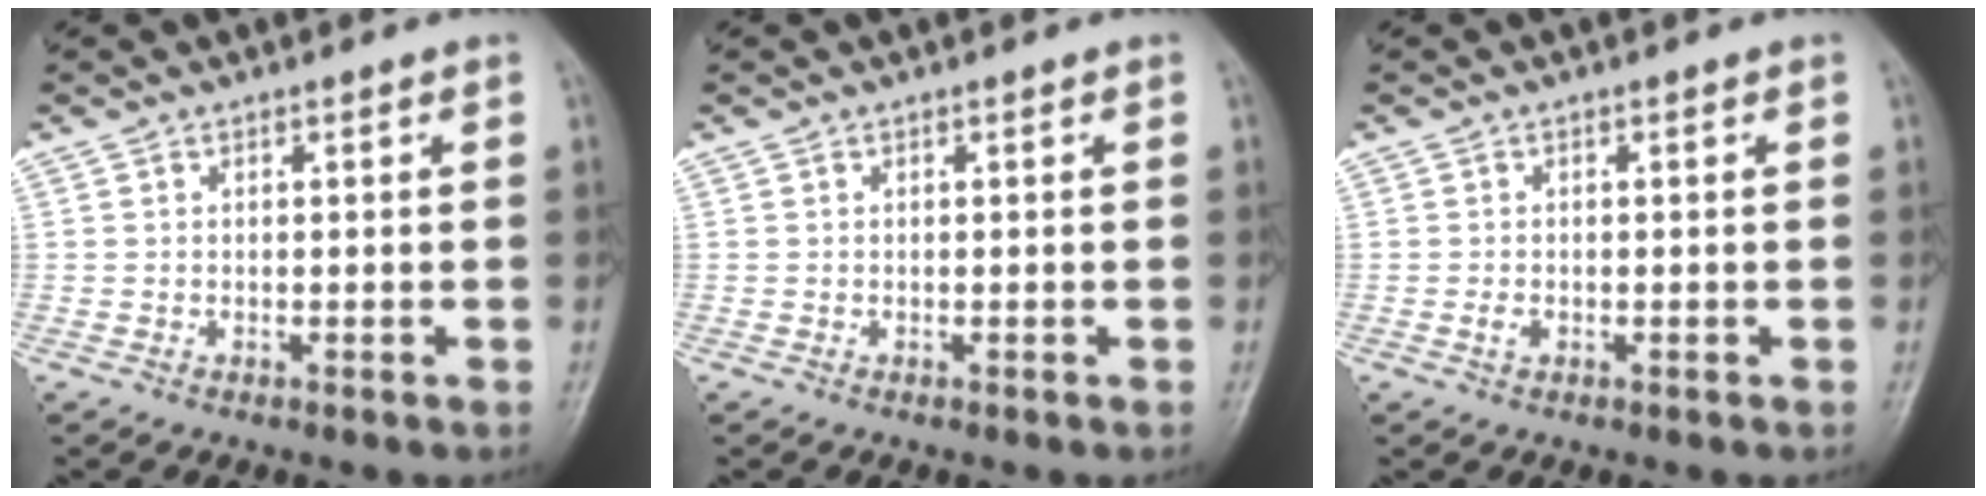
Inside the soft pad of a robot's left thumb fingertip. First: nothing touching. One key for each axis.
{"total": 0.0}
{"total": 1.3, "fx": -0.4, "fy": 0.9, "fz": 0.8, "tx": -0.015, "ty": 0.000, "tz": -0.008}